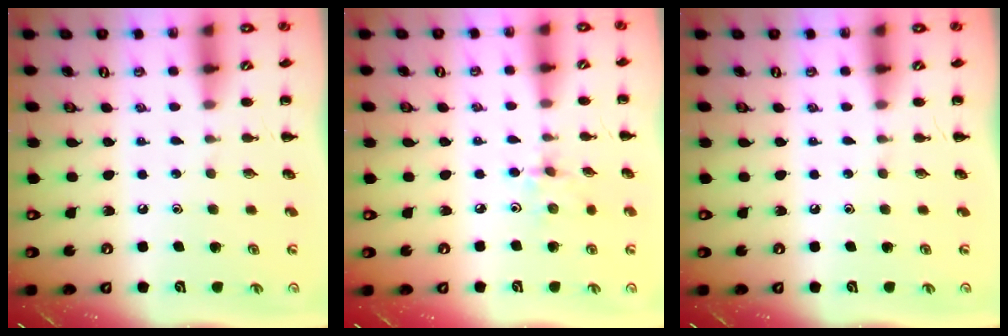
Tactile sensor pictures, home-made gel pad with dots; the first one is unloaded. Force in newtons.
{"total": 2.9, "press": 2.7, "slide": 0.9}
{"total": 0.0}